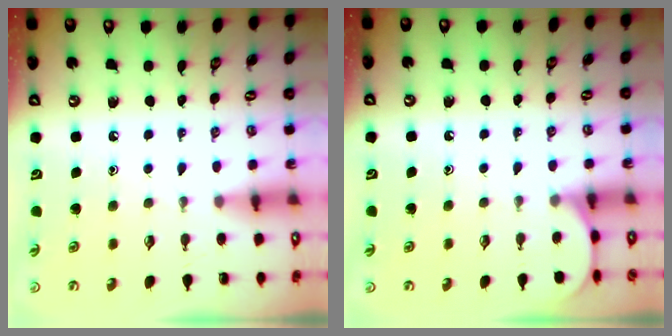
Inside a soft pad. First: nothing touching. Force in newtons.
{"total": 3.9, "press": 3.8, "slide": 0.5}